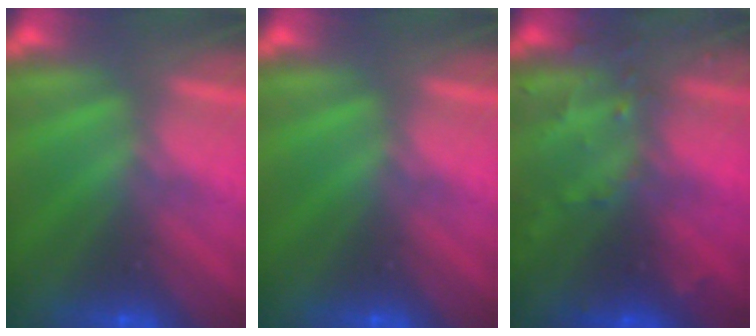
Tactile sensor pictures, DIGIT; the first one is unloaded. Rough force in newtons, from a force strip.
{"total": 0.0}
{"total": 3.4}